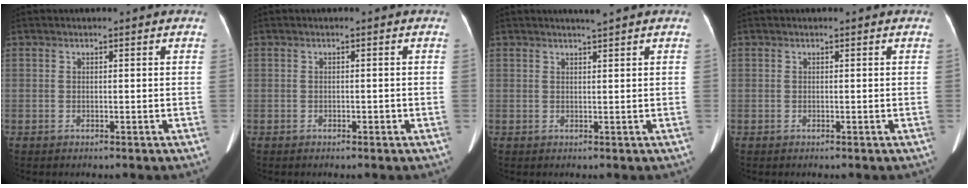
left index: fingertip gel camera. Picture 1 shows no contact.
{"total": 0.5, "force": [-0.3, 0.3, 0.3], "torque": [-0.005, 0.002, -0.006]}
{"total": 1.5, "force": [1.2, -0.5, 0.6], "torque": [-0.011, -0.003, 0.024]}
{"total": 0.0}